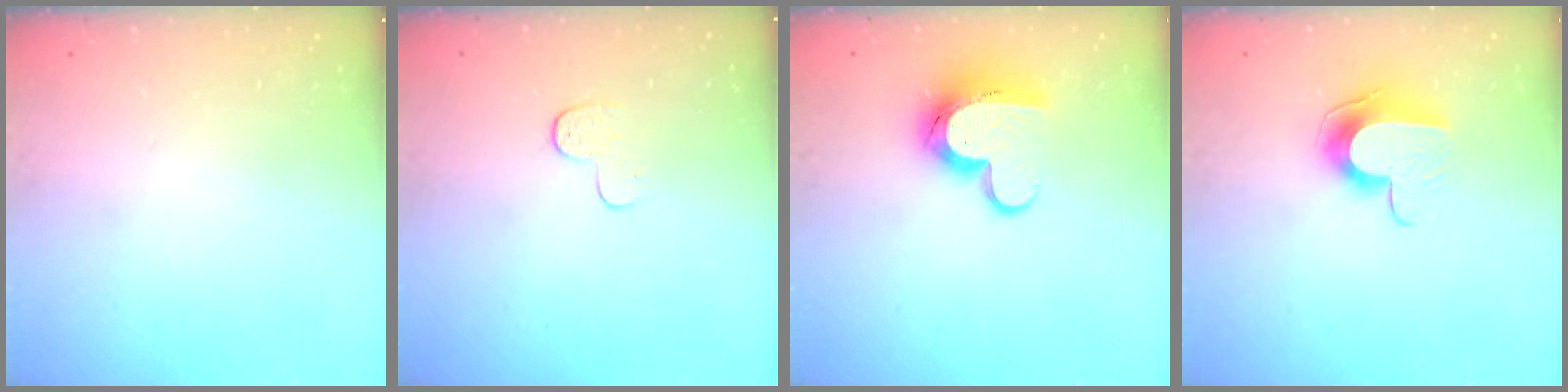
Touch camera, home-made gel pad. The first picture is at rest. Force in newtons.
{"total": 3.9, "press": 3.8, "slide": 0.4}
{"total": 12.4, "press": 12.3, "slide": 1.0}
{"total": 9.9, "press": 9.9, "slide": 0.3}